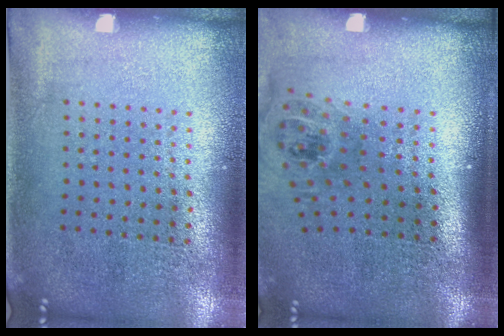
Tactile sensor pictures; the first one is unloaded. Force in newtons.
{"total": 1.5, "press": 1.1, "slide": 1.0}